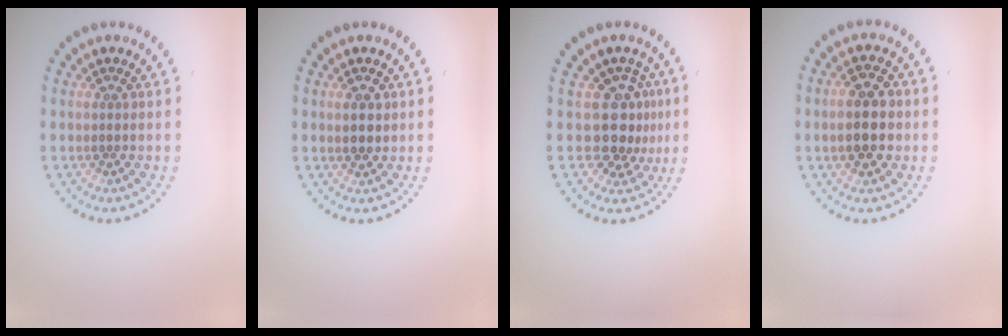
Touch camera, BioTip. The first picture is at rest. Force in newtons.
{"total": 2.0, "press": 1.9, "slide": 0.5}
{"total": 3.4, "press": 2.6, "slide": 2.2}
{"total": 4.1, "press": 4.1, "slide": 0.2}